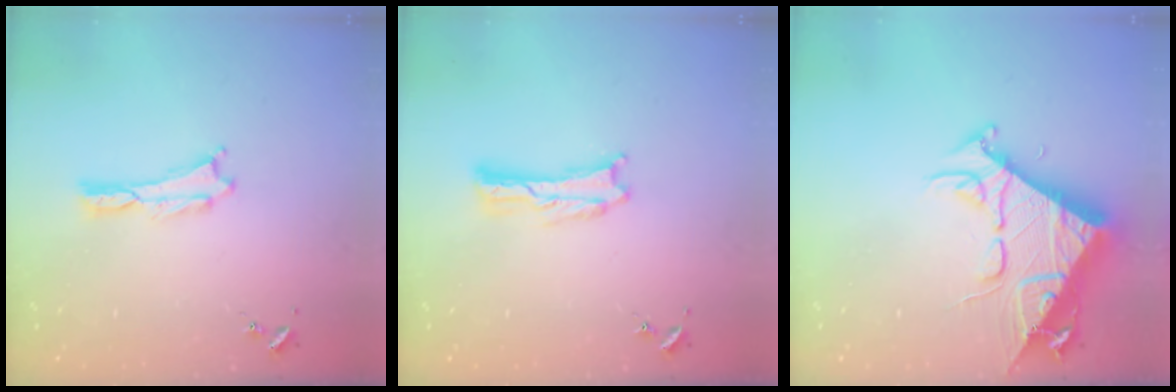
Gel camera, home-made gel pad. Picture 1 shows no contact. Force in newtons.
{"total": 0.8, "press": 0.8, "slide": 0.2}
{"total": 10.1, "press": 10.1, "slide": 0.9}